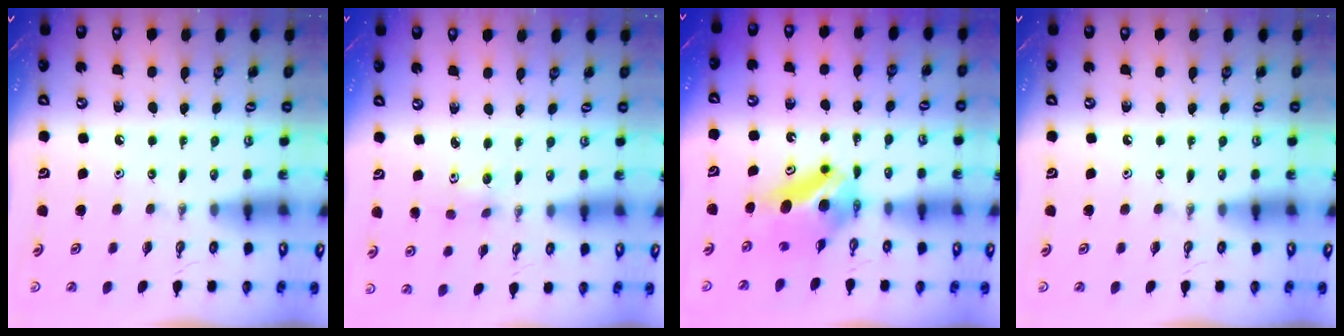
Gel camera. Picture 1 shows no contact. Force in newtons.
{"total": 4.8, "press": 4.2, "slide": 2.5}
{"total": 8.1, "press": 6.0, "slide": 5.4}
{"total": 0.0}